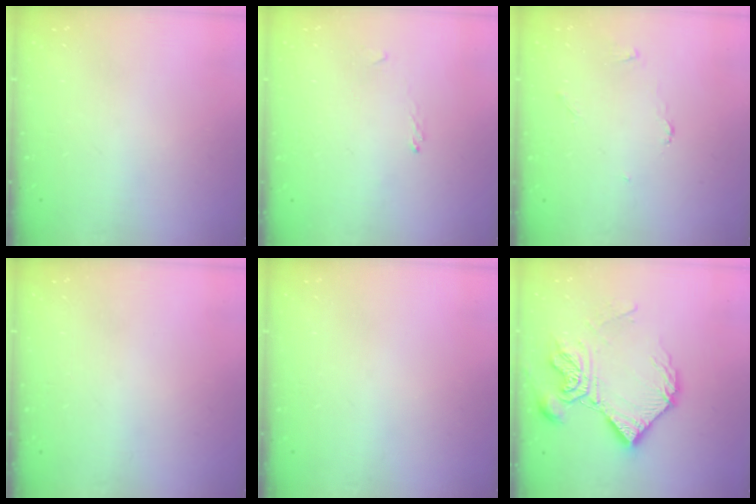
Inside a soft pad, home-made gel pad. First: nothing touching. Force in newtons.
{"total": 1.1, "press": 1.0, "slide": 0.5}
{"total": 2.7, "press": 2.7, "slide": 0.3}
{"total": 0.0}
{"total": 0.0}
{"total": 14.2, "press": 14.1, "slide": 1.5}